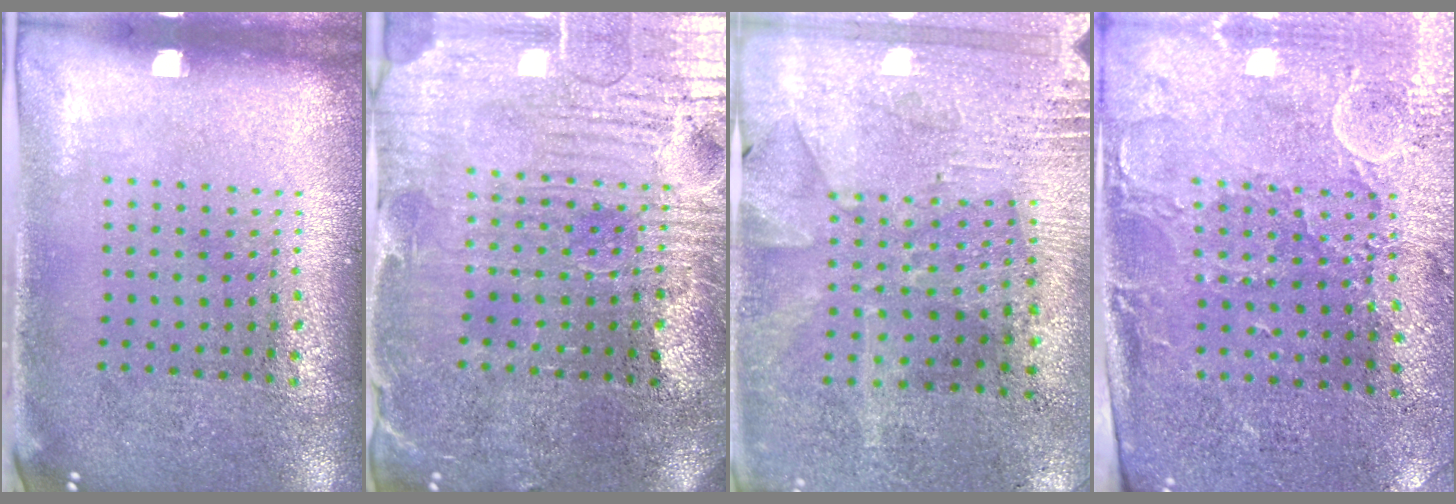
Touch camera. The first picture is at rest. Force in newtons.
{"total": 4.0, "press": 3.8, "slide": 1.3}
{"total": 2.8, "press": 2.5, "slide": 1.1}
{"total": 2.9, "press": 2.5, "slide": 1.5}